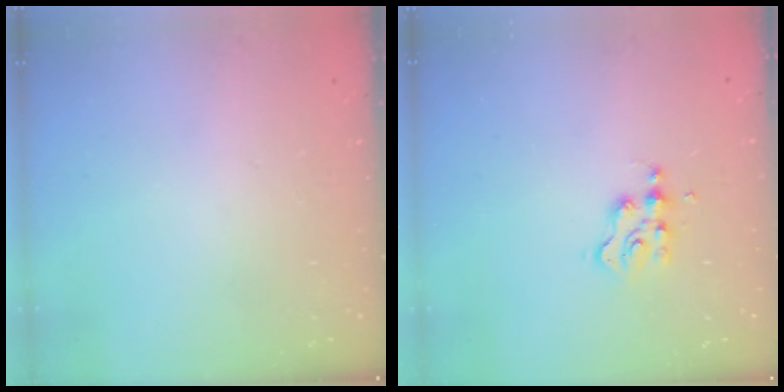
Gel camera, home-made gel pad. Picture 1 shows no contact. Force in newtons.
{"total": 2.7, "press": 2.7, "slide": 0.4}